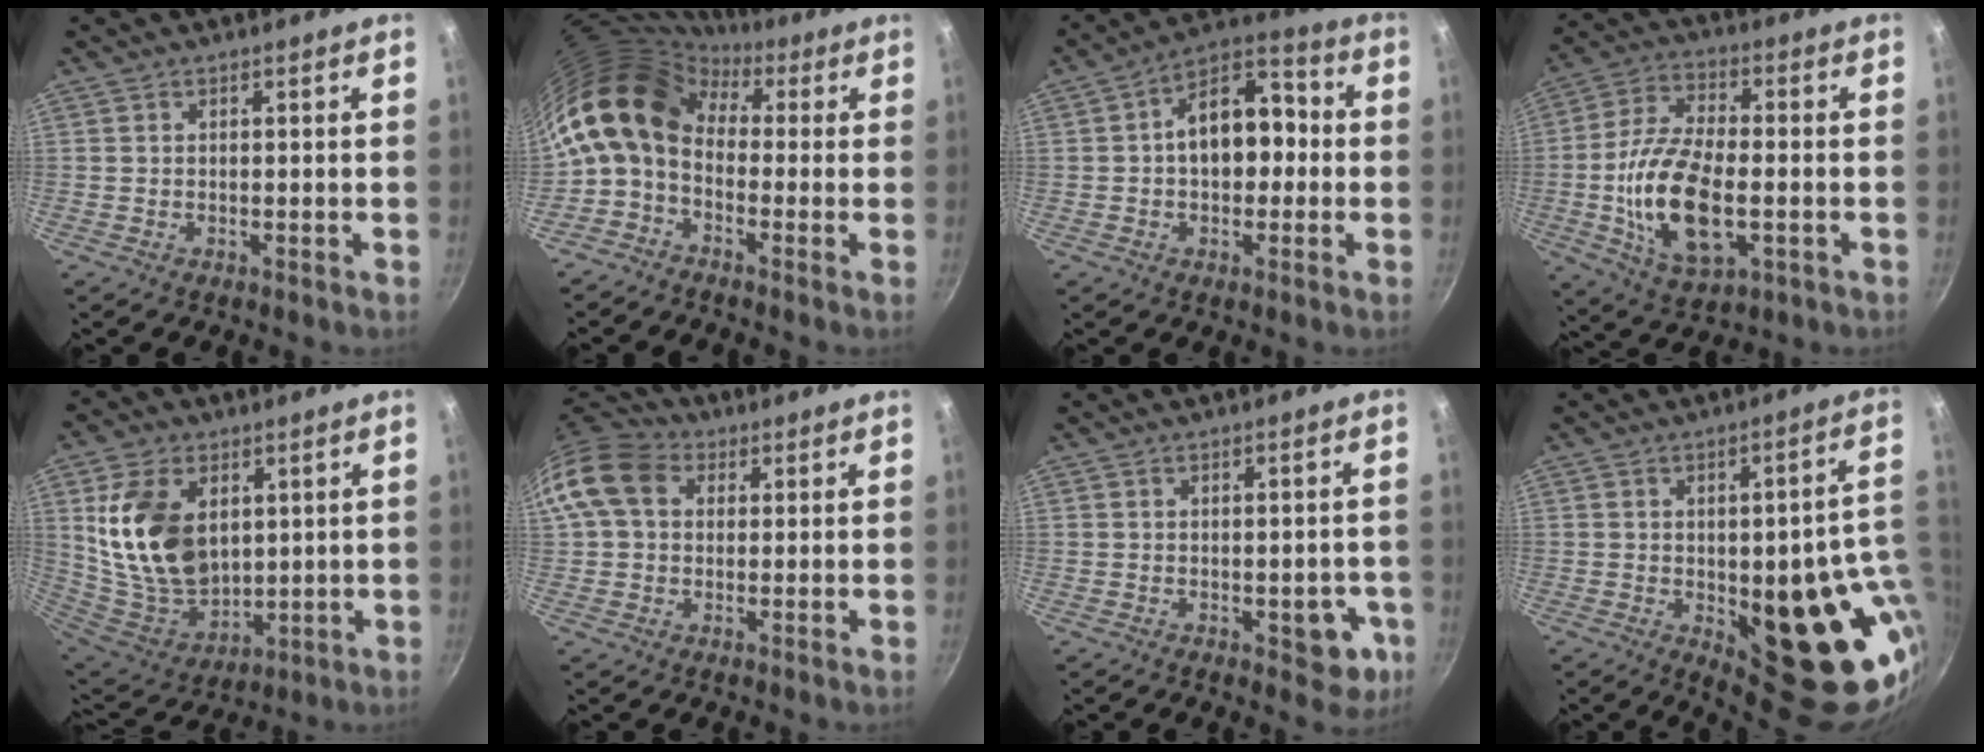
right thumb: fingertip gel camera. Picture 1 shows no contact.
{"total": 12.7, "force": [1.4, 9.0, 8.8], "torque": [-0.156, 0.025, -0.003]}
{"total": 13.2, "force": [0.0, 8.8, 9.8], "torque": [-0.100, 0.046, -0.013]}
{"total": 17.5, "force": [-3.0, 8.7, 14.9], "torque": [-0.280, 0.013, -0.055]}
{"total": 18.6, "force": [4.4, 12.5, 13.0], "torque": [-0.217, -0.035, 0.101]}
{"total": 11.3, "force": [2.7, 8.8, 6.6], "torque": [-0.108, 0.019, 0.032]}
{"total": 6.6, "force": [-1.9, 3.6, 5.2], "torque": [-0.030, 0.009, -0.020]}
{"total": 23.0, "force": [-3.1, 9.9, 20.5], "torque": [-0.185, -0.007, -0.022]}